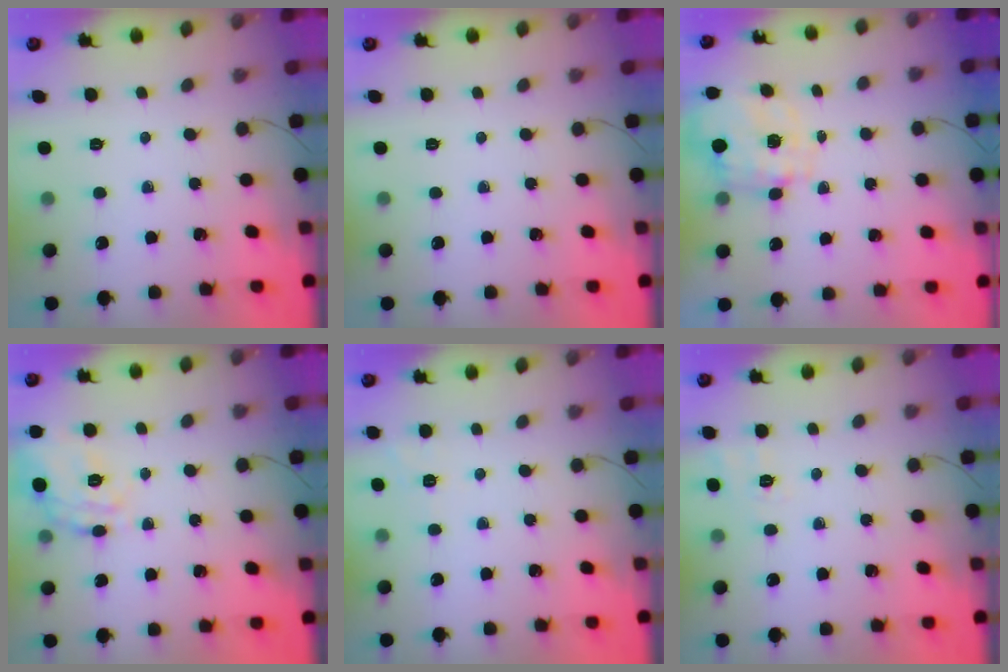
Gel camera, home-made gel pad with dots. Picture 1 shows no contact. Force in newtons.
{"total": 0.0}
{"total": 3.0, "press": 2.7, "slide": 1.2}
{"total": 16.4, "press": 16.4, "slide": 0.5}
{"total": 2.3, "press": 1.5, "slide": 1.7}
{"total": 2.4, "press": 1.3, "slide": 2.1}